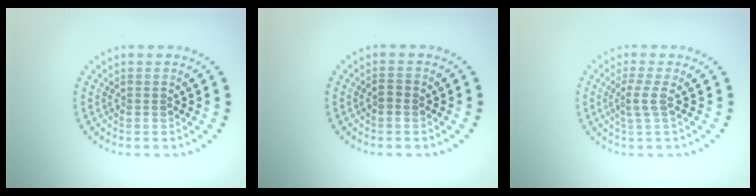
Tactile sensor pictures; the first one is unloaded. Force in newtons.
{"total": 0.8, "press": 0.8, "slide": 0.2}
{"total": 1.7, "press": 1.1, "slide": 1.3}